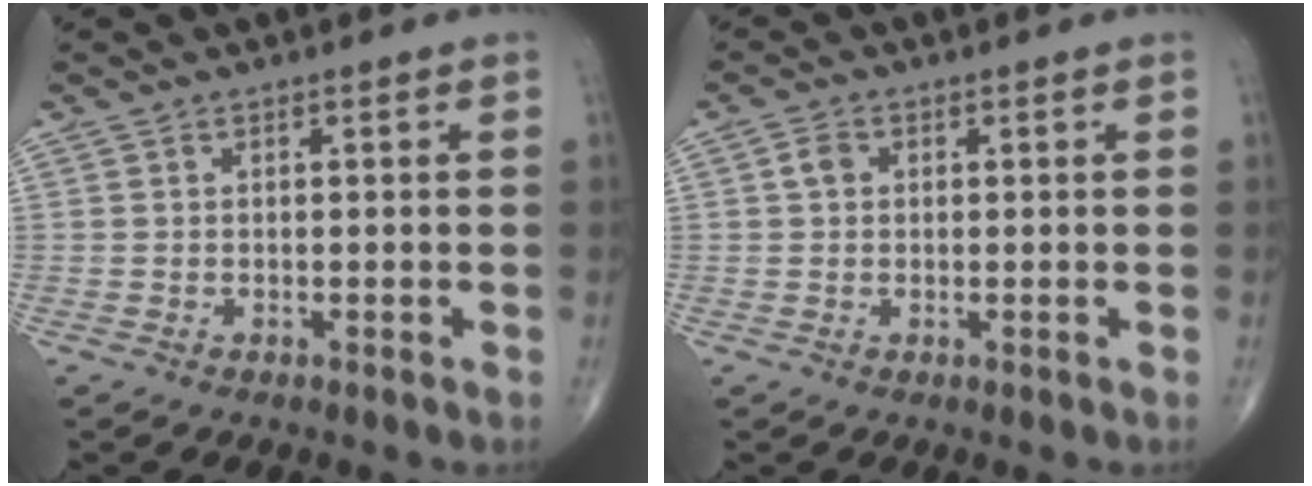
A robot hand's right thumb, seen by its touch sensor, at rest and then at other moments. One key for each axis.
{"total": 2.1, "fx": 0.4, "fy": 1.7, "fz": 1.2, "tx": -0.017, "ty": 0.004, "tz": 0.004}